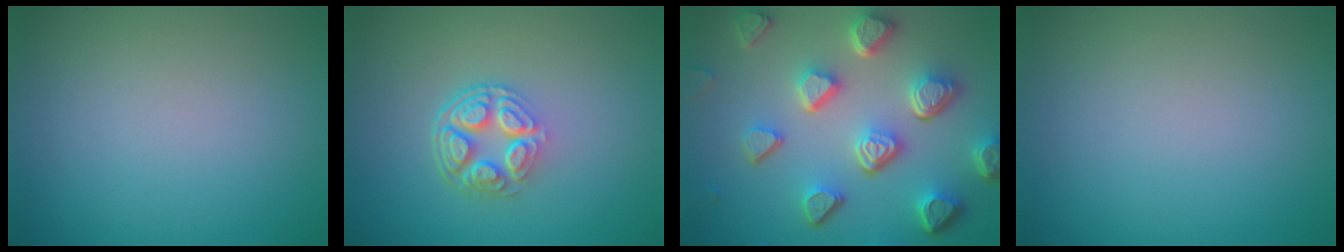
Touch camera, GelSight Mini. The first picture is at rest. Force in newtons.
{"total": 4.7, "press": 3.3, "slide": 3.3}
{"total": 7.6, "press": 5.5, "slide": 5.1}
{"total": 0.0}